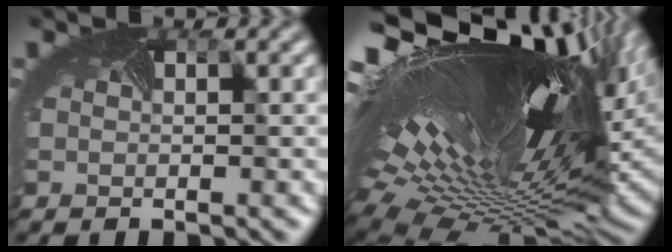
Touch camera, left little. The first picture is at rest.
{"total": 17.9, "force": [4.8, 7.1, 15.7], "torque": [-0.290, -0.007, 0.112]}